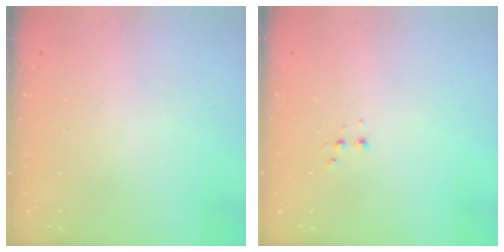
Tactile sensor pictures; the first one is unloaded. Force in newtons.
{"total": 2.5, "press": 2.4, "slide": 0.8}